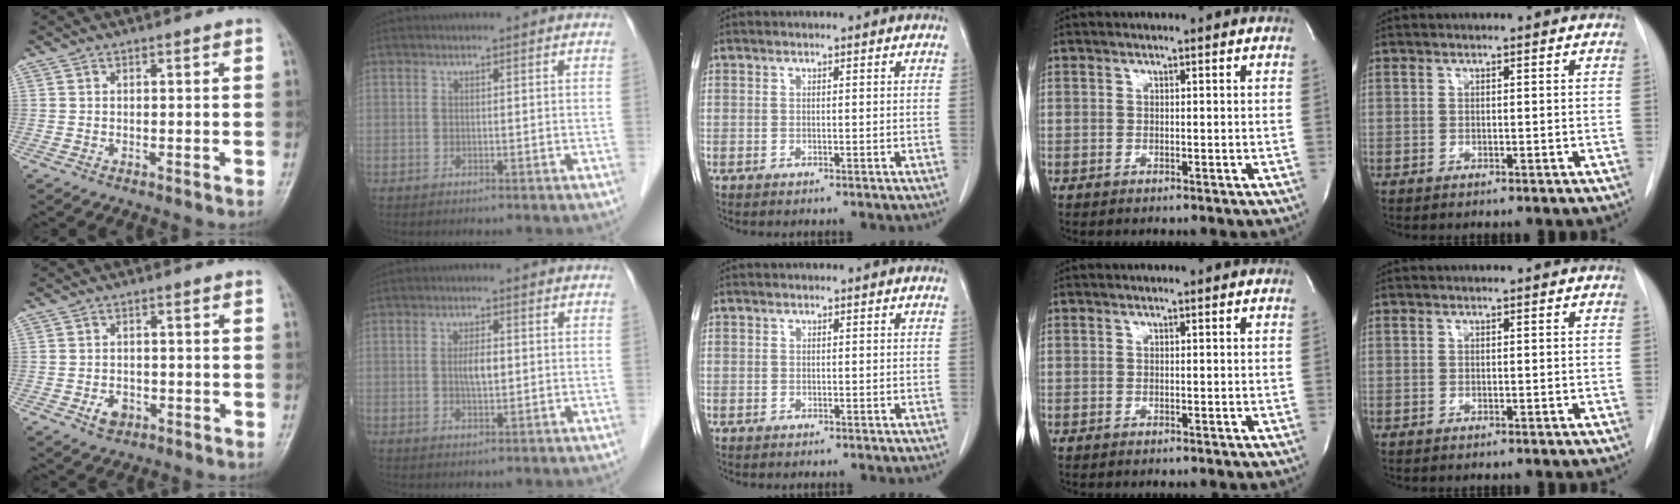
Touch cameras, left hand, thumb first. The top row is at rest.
{"thumb": {"total": 3.0, "force": [-1.4, 2.2, 1.5], "torque": [-0.017, 0.003, -0.019]}, "index": {"total": 2.8, "force": [0.1, 0.9, 2.6], "torque": [-0.049, 0.001, 0.003]}}